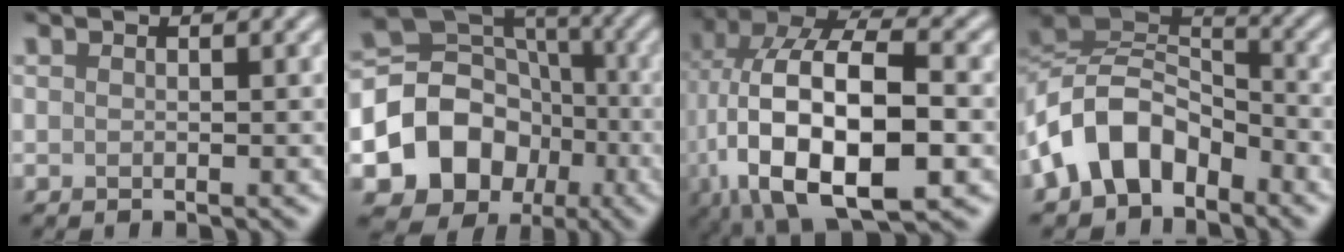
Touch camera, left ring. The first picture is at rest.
{"total": 10.0, "force": [-3.2, 8.3, 4.6], "torque": [-0.075, -0.003, -0.061]}
{"total": 15.6, "force": [-2.7, 7.6, 13.4], "torque": [-0.247, 0.011, -0.039]}
{"total": 7.9, "force": [-4.2, 5.0, 4.5], "torque": [-0.072, 0.012, -0.094]}